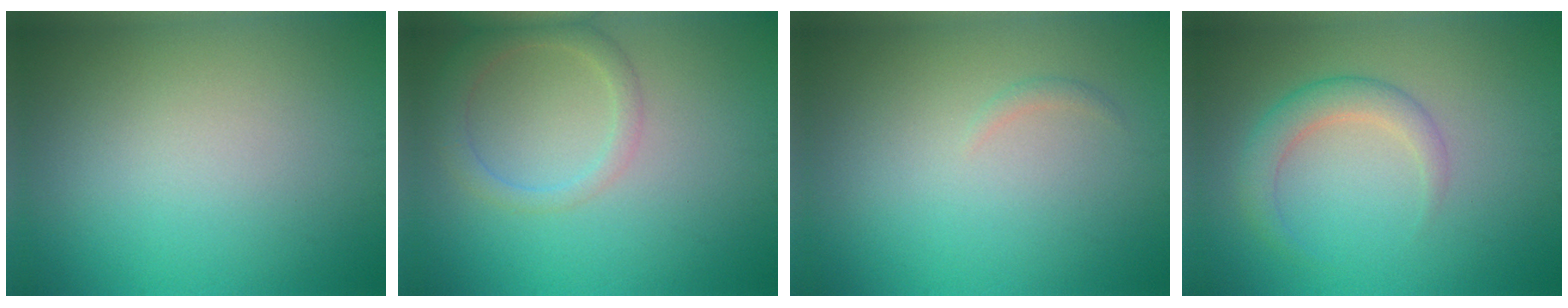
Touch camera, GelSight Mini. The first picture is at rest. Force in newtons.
{"total": 2.7, "press": 2.7, "slide": 0.1}
{"total": 0.5, "press": 0.5, "slide": 0.0}
{"total": 2.8, "press": 2.8, "slide": 0.2}